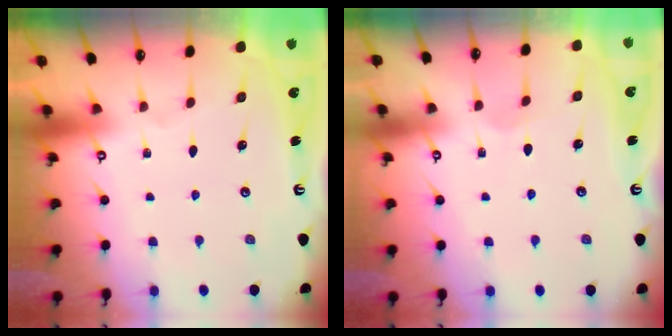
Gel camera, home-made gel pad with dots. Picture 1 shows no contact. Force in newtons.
{"total": 2.8, "press": 2.8, "slide": 0.2}